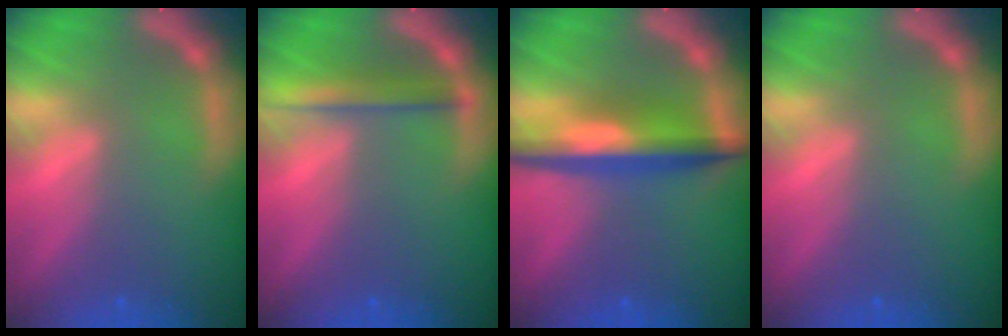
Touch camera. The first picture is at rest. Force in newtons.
{"total": 2.9}
{"total": 6.5}
{"total": 0.0}